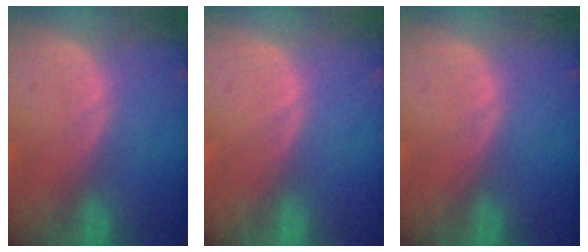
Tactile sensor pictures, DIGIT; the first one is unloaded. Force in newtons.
{"total": 0.0}
{"total": 0.0}